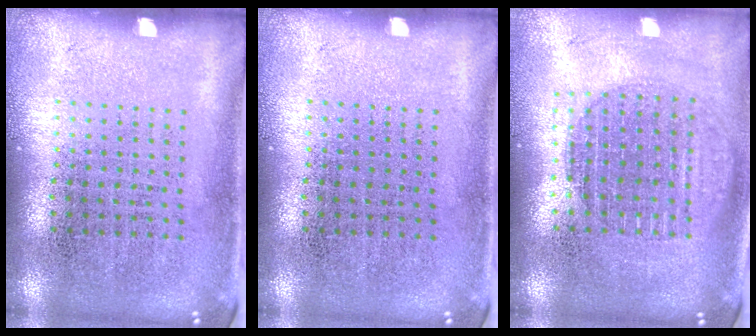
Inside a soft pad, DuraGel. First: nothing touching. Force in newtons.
{"total": 0.0}
{"total": 1.7, "press": 1.5, "slide": 0.9}